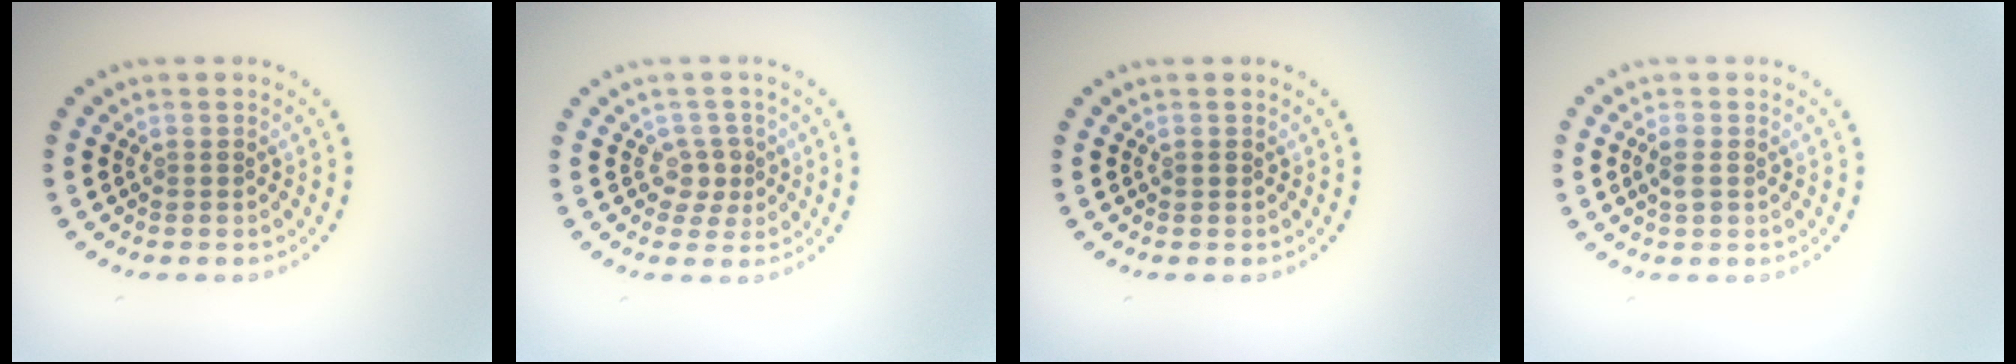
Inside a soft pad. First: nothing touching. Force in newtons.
{"total": 1.9, "press": 1.5, "slide": 1.1}
{"total": 0.7, "press": 0.7, "slide": 0.2}
{"total": 1.4, "press": 1.4, "slide": 0.3}